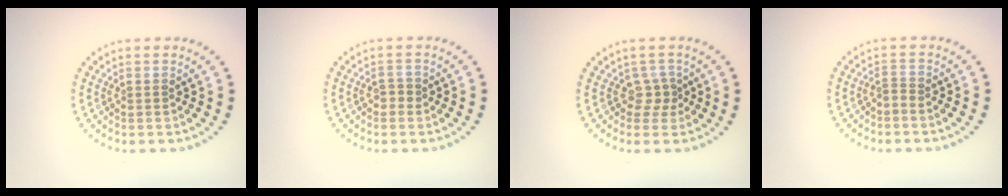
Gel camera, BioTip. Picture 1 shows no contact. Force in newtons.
{"total": 1.0, "press": 0.9, "slide": 0.4}
{"total": 1.5, "press": 1.1, "slide": 1.1}
{"total": 0.6, "press": 0.1, "slide": 0.6}